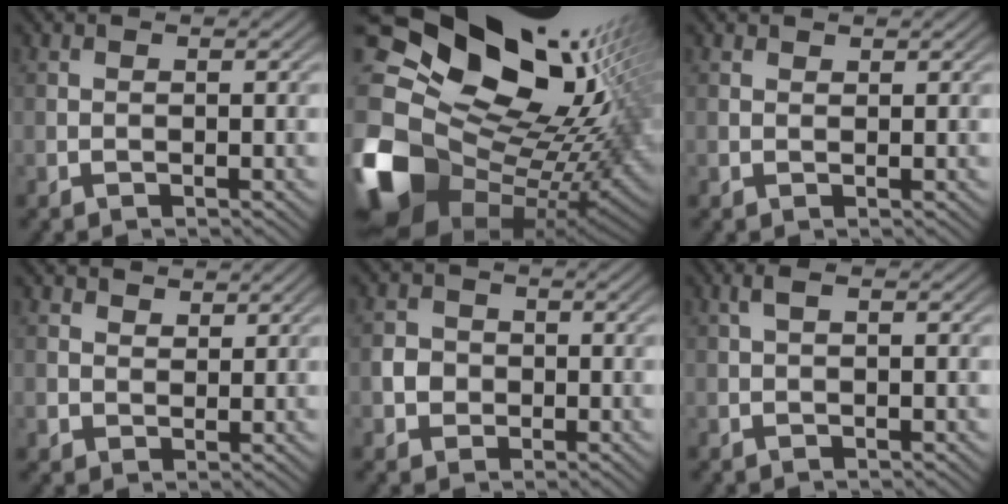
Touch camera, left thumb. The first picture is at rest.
{"total": 19.4, "force": [3.9, 14.1, 12.7], "torque": [-0.272, -0.008, 0.091]}
{"total": 0.9, "force": [0.7, 0.6, 0.1], "torque": [-0.003, -0.002, 0.014]}
{"total": 2.6, "force": [1.6, 1.9, 0.7], "torque": [-0.019, -0.004, 0.030]}
{"total": 2.9, "force": [-0.6, 2.7, 1.0], "torque": [-0.019, -0.001, -0.016]}
{"total": 1.3, "force": [0.2, 0.5, 1.1], "torque": [-0.028, 0.008, 0.003]}